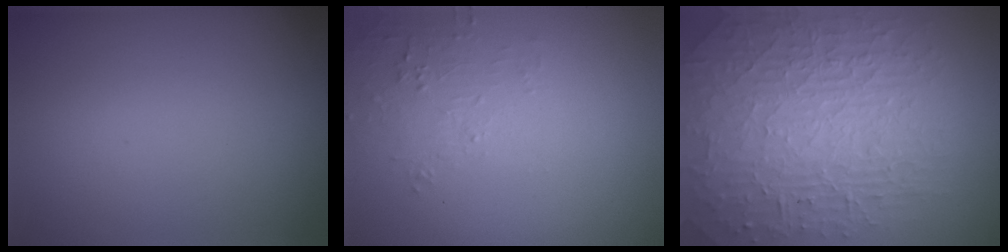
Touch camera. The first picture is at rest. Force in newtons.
{"total": 1.6, "press": 0.4, "slide": 1.6}
{"total": 9.9, "press": 6.5, "slide": 7.5}